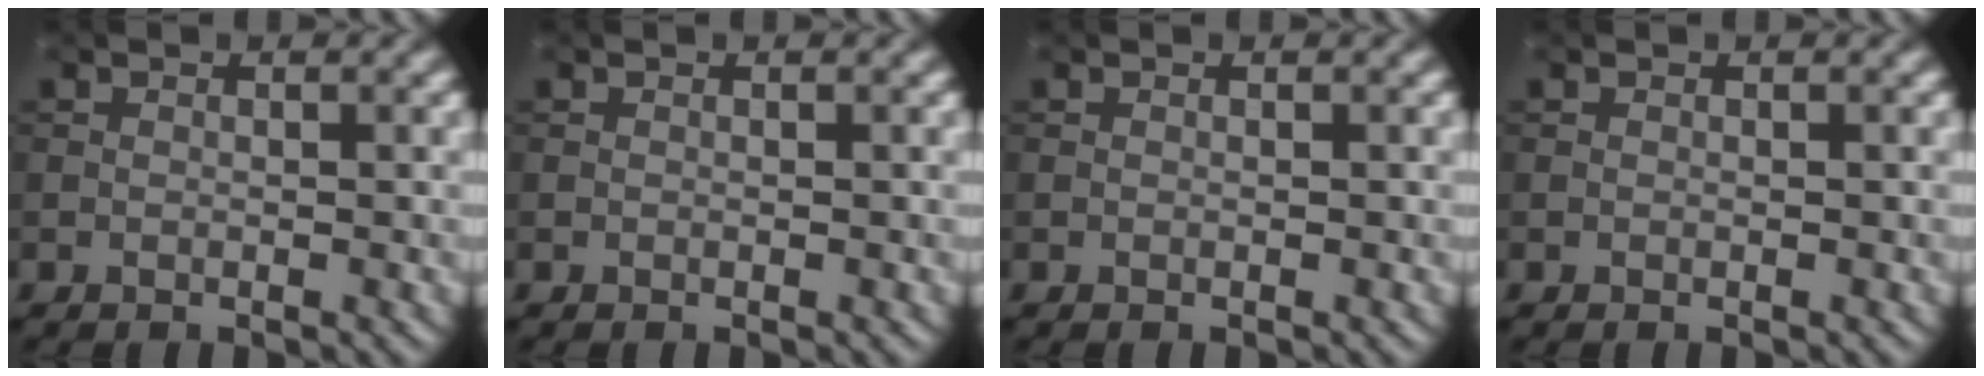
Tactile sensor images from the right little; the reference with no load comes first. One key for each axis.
{"total": 0.0}
{"total": 0.0}
{"total": 0.0}